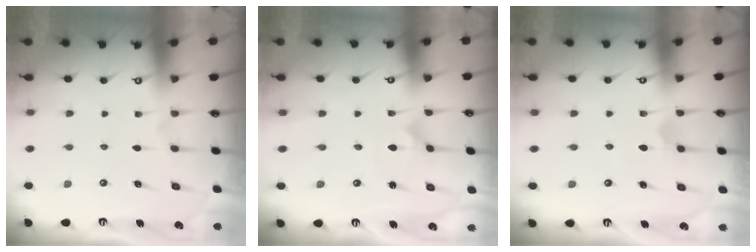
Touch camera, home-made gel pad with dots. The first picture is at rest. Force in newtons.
{"total": 1.8, "press": 1.8, "slide": 0.1}
{"total": 3.8, "press": 3.8, "slide": 0.3}